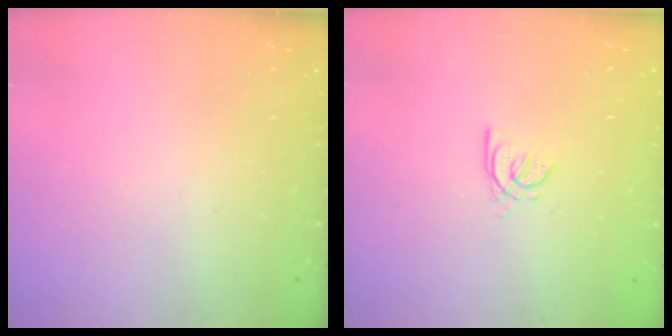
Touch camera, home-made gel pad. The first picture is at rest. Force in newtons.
{"total": 2.1, "press": 2.0, "slide": 0.6}